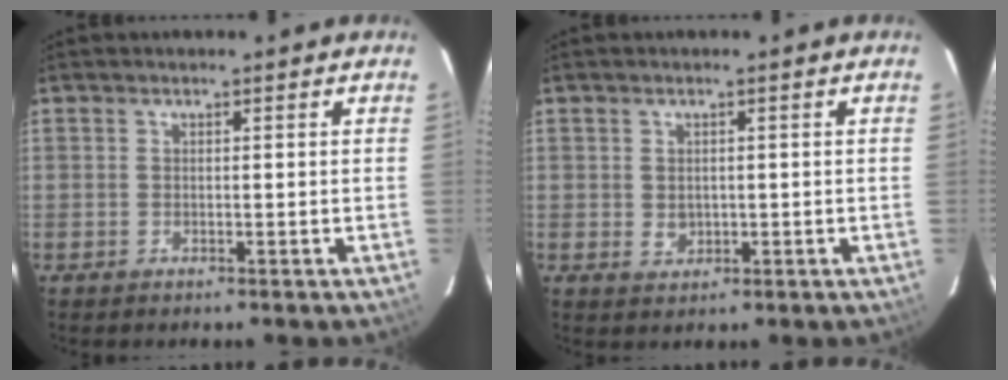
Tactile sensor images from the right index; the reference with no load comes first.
{"total": 2.1, "force": [-0.1, 1.9, 0.9], "torque": [-0.014, -0.001, 0.002]}